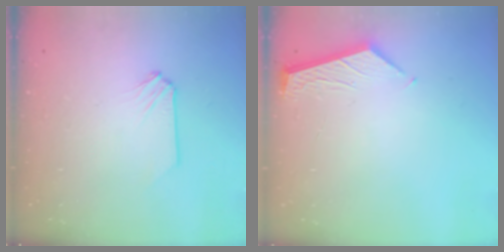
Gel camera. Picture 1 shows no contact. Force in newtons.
{"total": 5.2, "press": 5.1, "slide": 0.5}